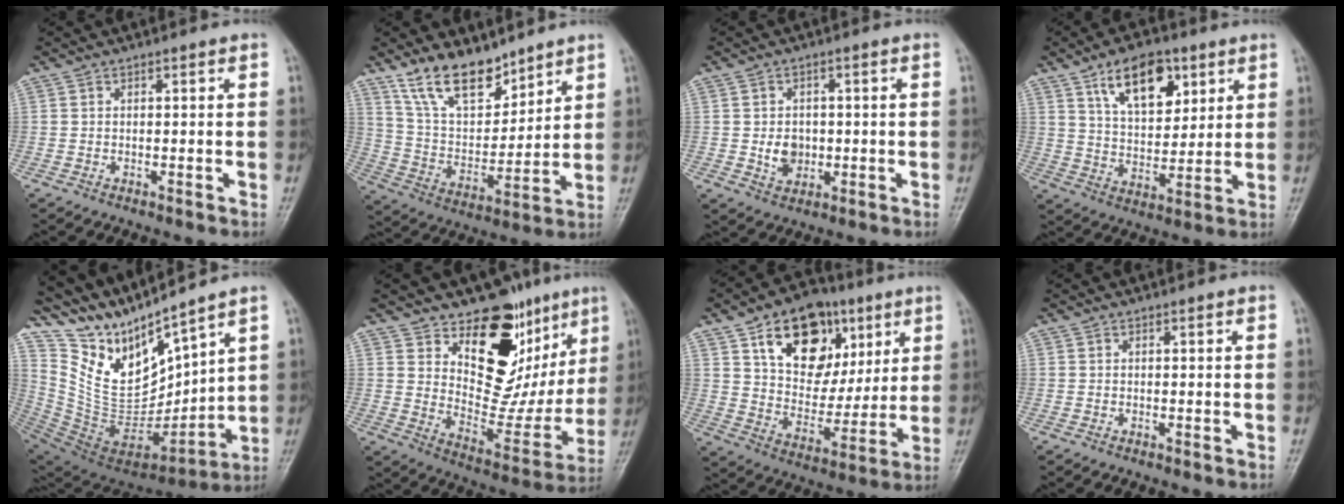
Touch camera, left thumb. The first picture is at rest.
{"total": 13.7, "force": [10.4, 6.3, 6.5], "torque": [-0.081, -0.065, 0.202]}
{"total": 5.0, "force": [-0.4, 4.0, 2.9], "torque": [-0.028, 0.000, -0.001]}
{"total": 13.3, "force": [6.8, 7.3, 8.8], "torque": [-0.109, -0.033, 0.121]}
{"total": 16.7, "force": [14.6, 3.8, 7.3], "torque": [-0.107, -0.093, 0.304]}
{"total": 19.5, "force": [10.8, 11.0, 11.8], "torque": [-0.091, -0.068, 0.173]}
{"total": 19.5, "force": [9.0, 13.0, 11.4], "torque": [-0.133, -0.025, 0.152]}
{"total": 0.0}